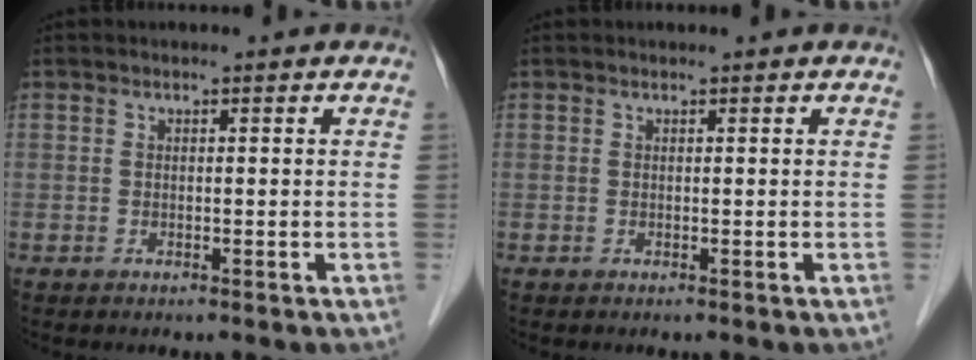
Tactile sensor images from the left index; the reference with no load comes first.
{"total": 0.0}